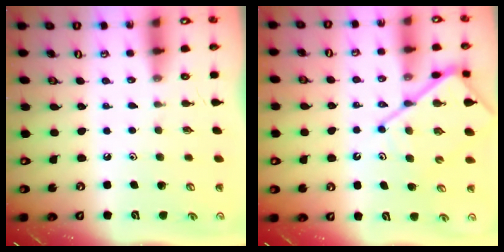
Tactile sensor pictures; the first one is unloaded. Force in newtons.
{"total": 13.0, "press": 12.9, "slide": 1.2}